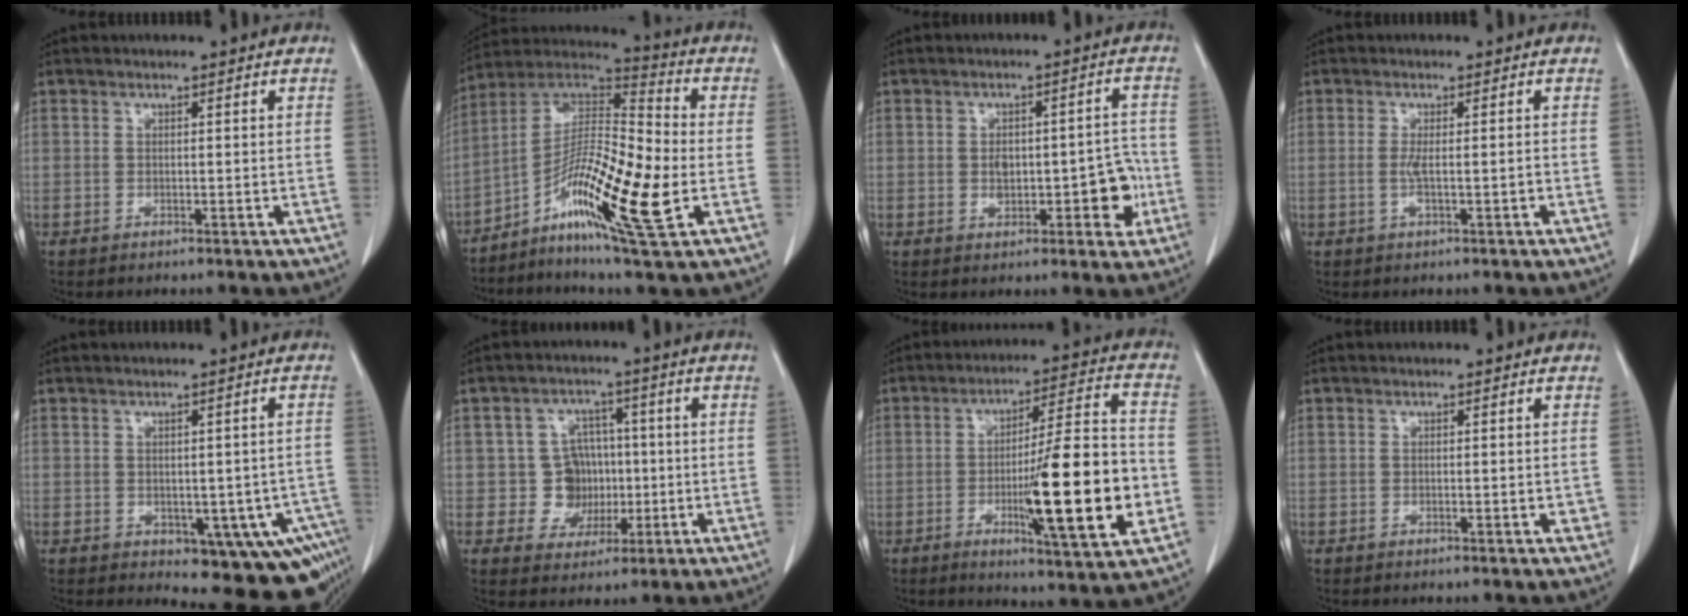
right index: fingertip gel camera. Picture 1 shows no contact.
{"total": 17.8, "force": [-5.5, 1.8, 16.8], "torque": [-0.315, -0.003, -0.102]}
{"total": 7.7, "force": [-1.4, 3.5, 6.7], "torque": [-0.085, 0.021, -0.009]}
{"total": 2.5, "force": [-0.7, 0.3, 2.4], "torque": [-0.045, -0.003, -0.010]}
{"total": 11.2, "force": [-4.8, 5.3, 8.7], "torque": [-0.070, 0.014, -0.048]}
{"total": 6.5, "force": [-0.2, 6.3, 1.5], "torque": [-0.014, 0.021, 0.001]}
{"total": 18.7, "force": [-4.2, 1.2, 18.2], "torque": [-0.274, -0.007, -0.060]}
{"total": 1.3, "force": [-0.2, 0.5, 1.2], "torque": [-0.013, 0.000, 0.000]}